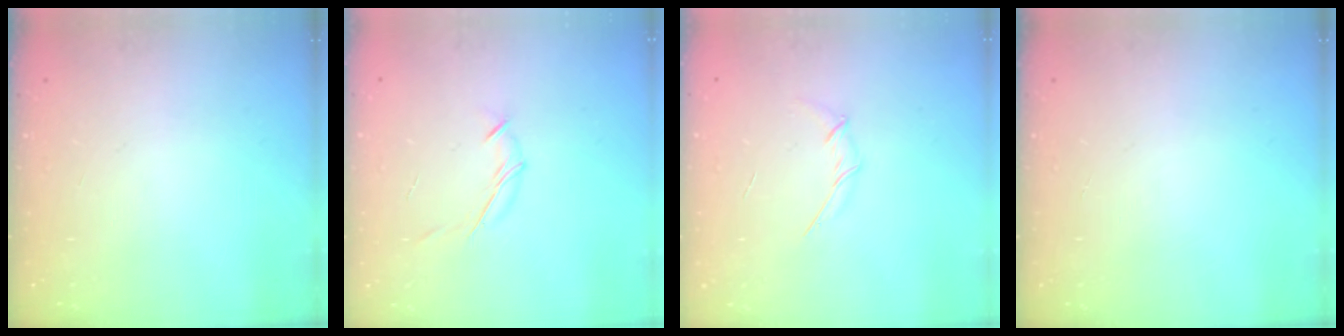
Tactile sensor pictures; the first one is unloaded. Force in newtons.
{"total": 7.1, "press": 7.0, "slide": 1.5}
{"total": 3.1, "press": 3.0, "slide": 0.8}
{"total": 0.0}